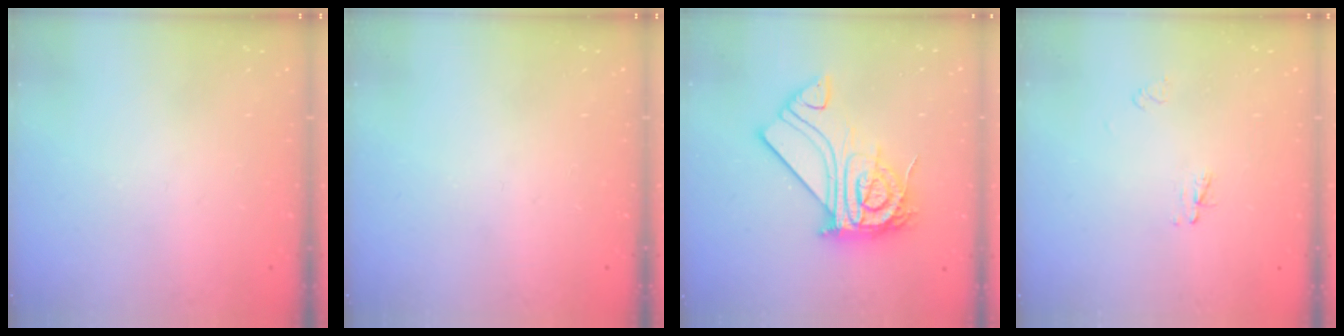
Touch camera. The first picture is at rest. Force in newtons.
{"total": 0.0}
{"total": 21.6, "press": 21.6, "slide": 2.0}
{"total": 2.3, "press": 2.2, "slide": 0.2}